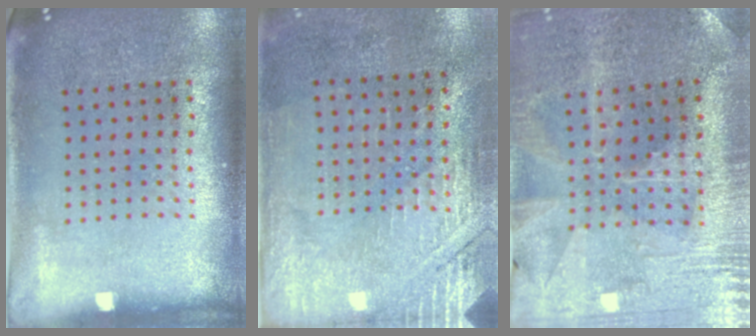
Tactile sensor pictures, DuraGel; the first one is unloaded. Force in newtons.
{"total": 2.7, "press": 2.5, "slide": 1.1}
{"total": 1.0, "press": 1.0, "slide": 0.3}